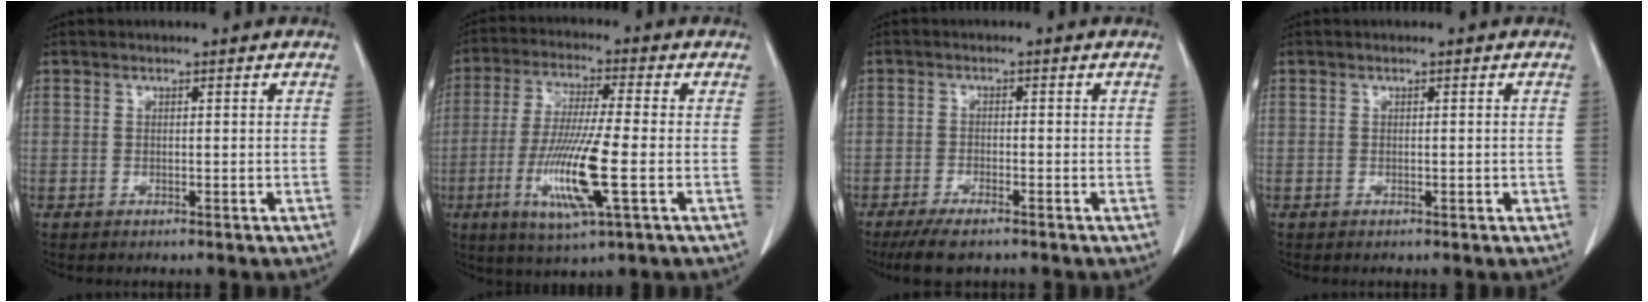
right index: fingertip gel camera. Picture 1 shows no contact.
{"total": 12.8, "force": [-3.5, 0.6, 12.3], "torque": [-0.246, -0.020, -0.068]}
{"total": 5.2, "force": [-3.9, 1.3, 3.0], "torque": [-0.054, -0.009, -0.069]}
{"total": 0.7, "force": [-0.1, 0.3, 0.6], "torque": [-0.011, 0.002, -0.001]}